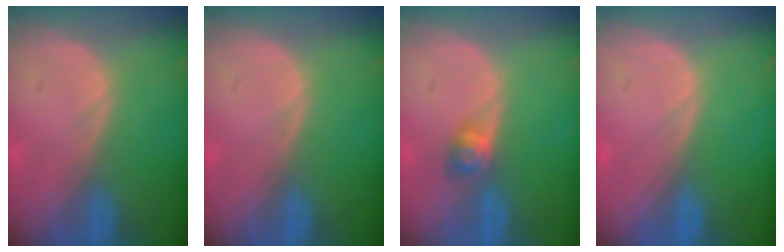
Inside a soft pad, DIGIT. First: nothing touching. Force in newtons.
{"total": 0.0}
{"total": 2.8, "press": 2.5, "slide": 1.3}
{"total": 0.0}